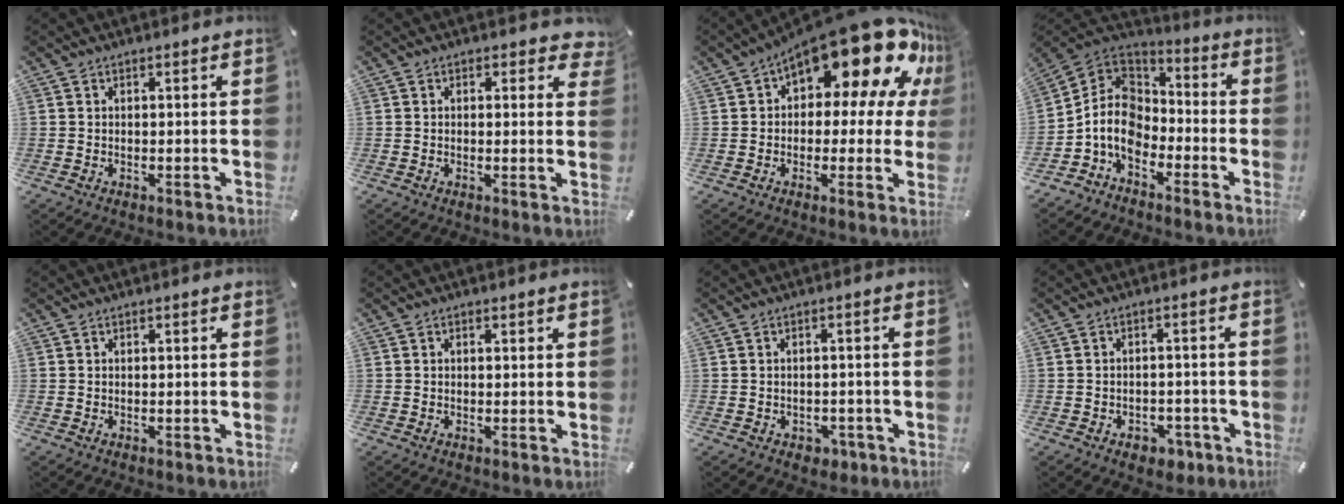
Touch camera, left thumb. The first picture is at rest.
{"total": 2.2, "force": [0.9, 1.5, 1.3], "torque": [-0.005, -0.002, 0.009]}
{"total": 22.0, "force": [11.6, 10.6, 15.4], "torque": [-0.217, -0.080, 0.197]}
{"total": 10.7, "force": [-5.3, 7.8, 5.1], "torque": [-0.128, 0.022, -0.106]}
{"total": 0.0}
{"total": 0.8, "force": [0.1, 0.7, 0.4], "torque": [-0.008, 0.006, 0.001]}
{"total": 3.1, "force": [-1.4, 2.5, 1.4], "torque": [-0.022, 0.006, -0.025]}
{"total": 4.5, "force": [-2.3, 3.3, 2.0], "torque": [-0.028, 0.014, -0.037]}